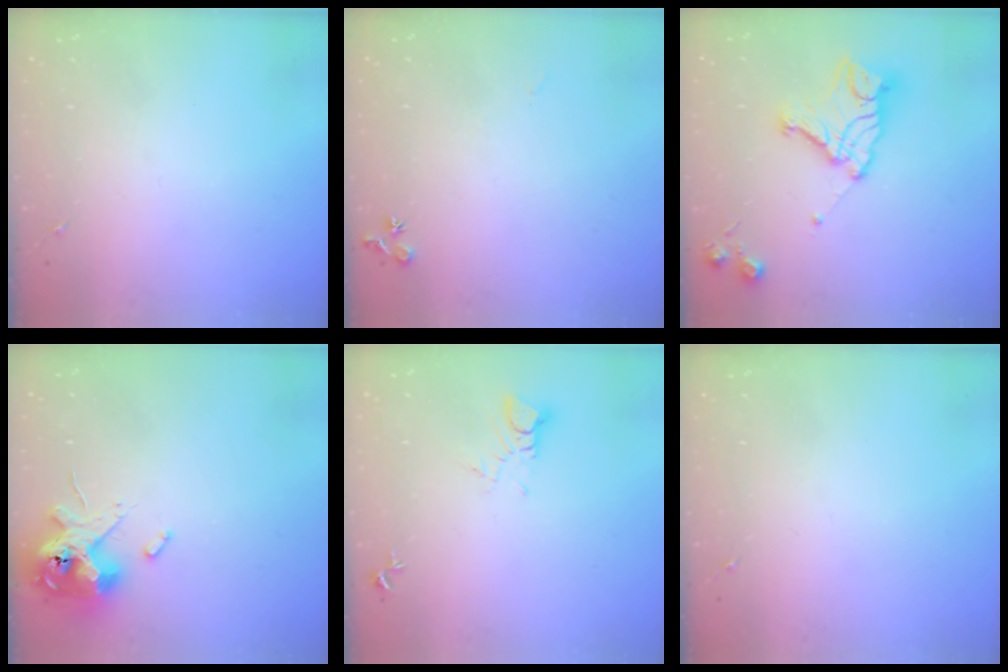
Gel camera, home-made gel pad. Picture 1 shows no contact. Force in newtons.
{"total": 6.6, "press": 6.6, "slide": 0.6}
{"total": 15.7, "press": 15.6, "slide": 1.3}
{"total": 14.6, "press": 14.4, "slide": 2.8}
{"total": 4.0, "press": 4.0, "slide": 0.3}
{"total": 0.0}